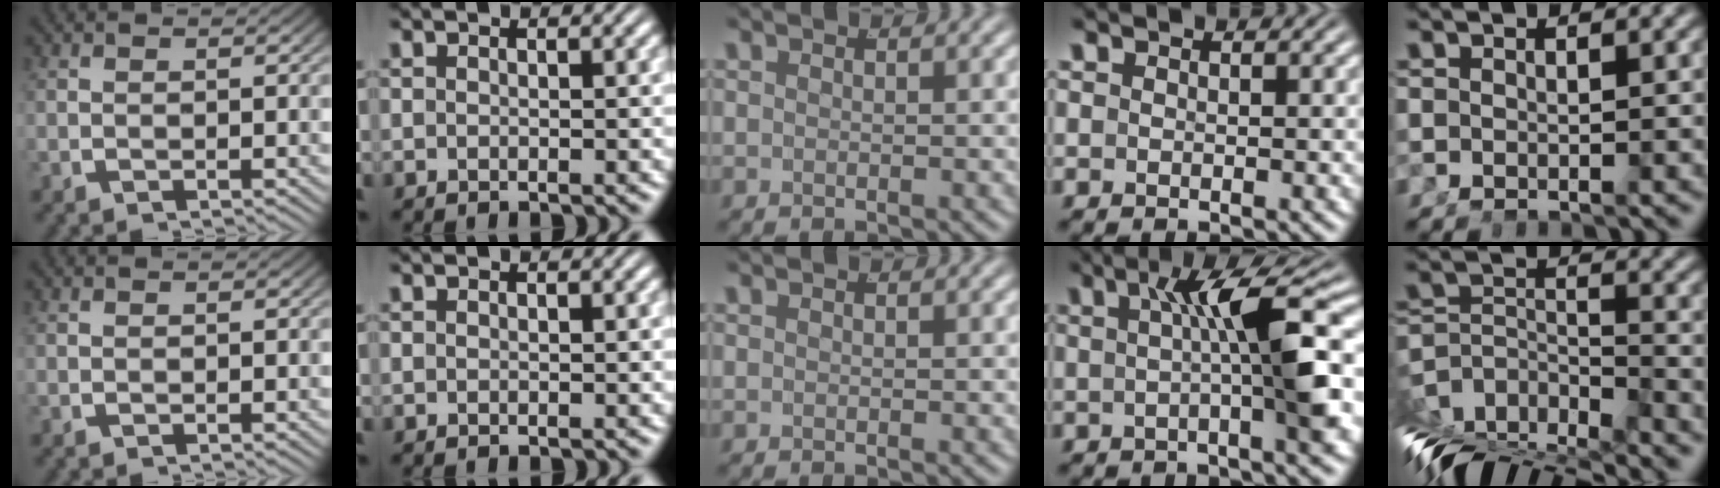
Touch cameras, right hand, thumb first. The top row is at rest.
{"thumb": {"total": 0.6, "force": [-0.3, 0.5, 0.1], "torque": [0.004, -0.002, -0.009]}, "ring": {"total": 7.2, "force": [0.0, 0.7, 7.1], "torque": [-0.116, 0.012, 0.002]}, "little": {"total": 9.1, "force": [-5.7, 5.1, 4.8], "torque": [-0.099, -0.061, -0.071]}}